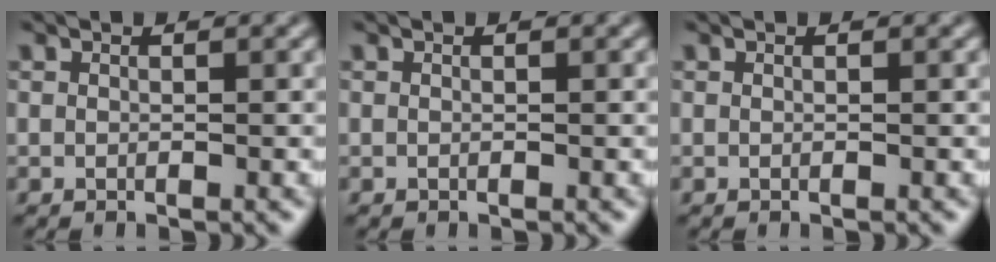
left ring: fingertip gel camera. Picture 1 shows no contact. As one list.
[{"total": 0.0}, {"total": 0.0}]